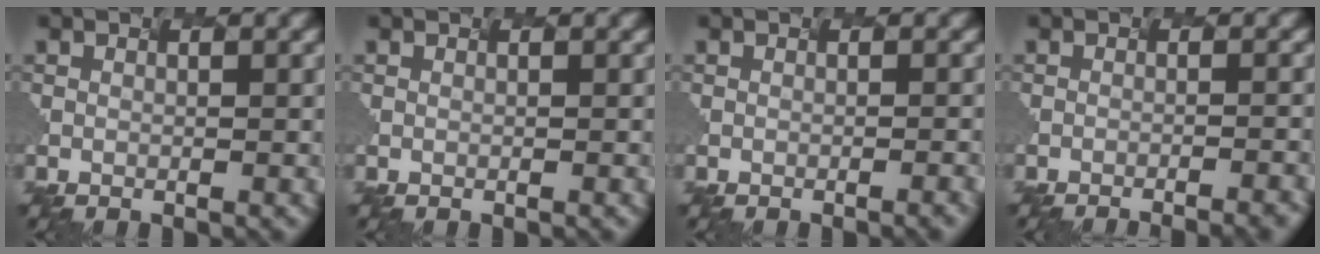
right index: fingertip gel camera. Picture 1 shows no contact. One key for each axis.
{"total": 0.0}
{"total": 1.8, "fx": -0.3, "fy": 0.9, "fz": 1.6, "tx": 0.005, "ty": 0.011, "tz": -0.009}
{"total": 4.1, "fx": -2.3, "fy": 1.5, "fz": 3.0, "tx": 0.008, "ty": 0.010, "tz": -0.011}